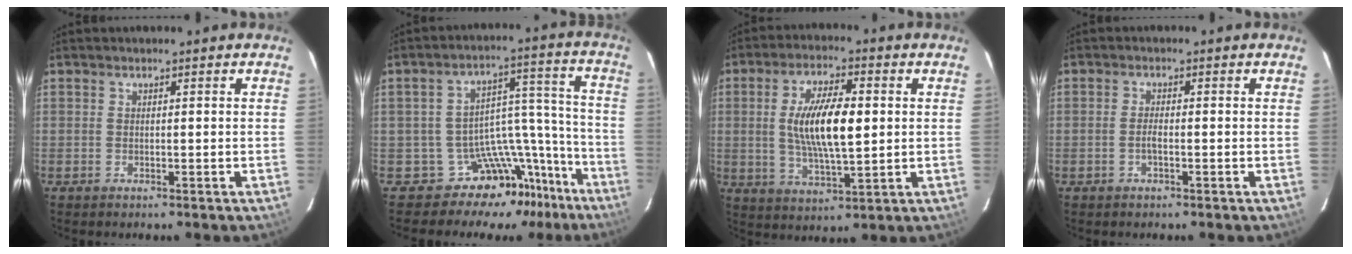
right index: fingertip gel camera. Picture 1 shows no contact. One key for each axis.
{"total": 13.8, "fx": -12.1, "fy": 6.5, "fz": 1.7, "tx": -0.008, "ty": 0.076, "tz": -0.180}
{"total": 12.2, "fx": 1.1, "fy": 3.9, "fz": 11.5, "tx": -0.216, "ty": 0.002, "tz": 0.023}
{"total": 1.7, "fx": -0.6, "fy": 0.4, "fz": 1.5, "tx": -0.032, "ty": 0.002, "tz": -0.013}